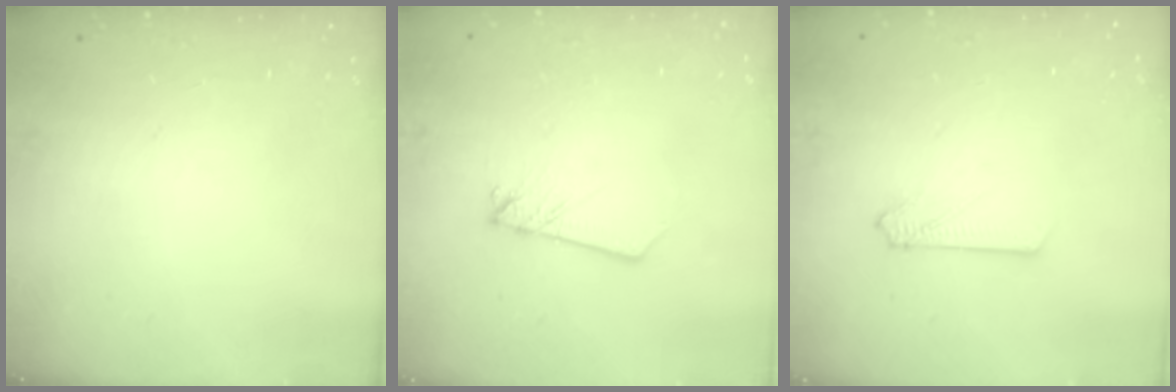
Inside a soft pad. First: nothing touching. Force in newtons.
{"total": 2.5, "press": 2.5, "slide": 0.1}
{"total": 2.6, "press": 2.6, "slide": 0.3}